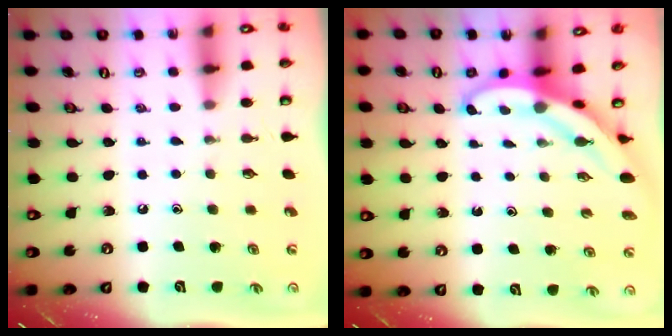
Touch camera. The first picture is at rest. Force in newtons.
{"total": 3.6, "press": 3.6, "slide": 0.1}